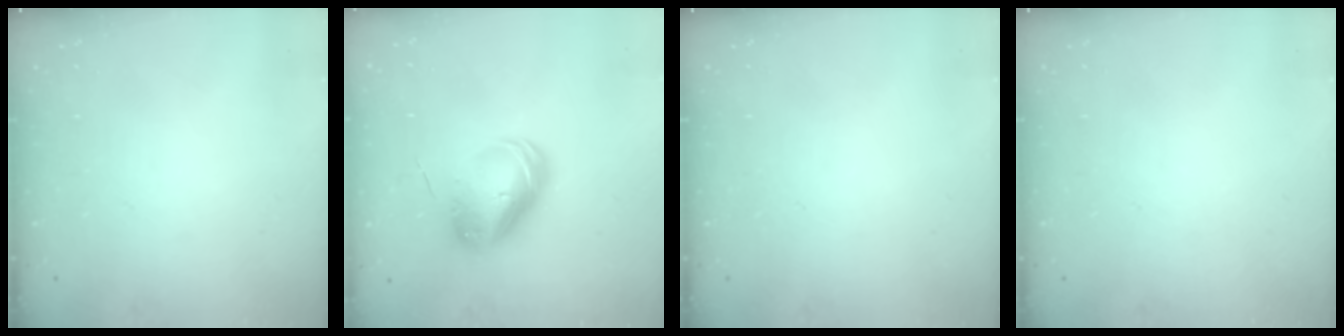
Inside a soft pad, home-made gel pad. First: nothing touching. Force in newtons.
{"total": 10.3, "press": 10.1, "slide": 2.0}
{"total": 0.0}
{"total": 0.0}